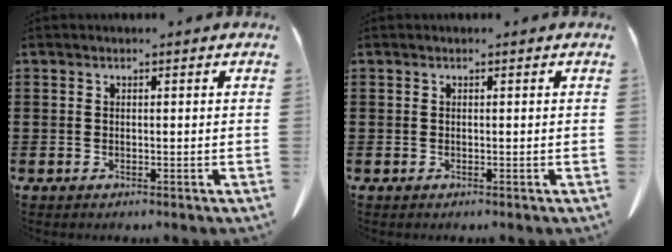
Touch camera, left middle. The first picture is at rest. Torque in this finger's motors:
{"motor_torque": [0.00, 0.00, 0.00, 0.00]}